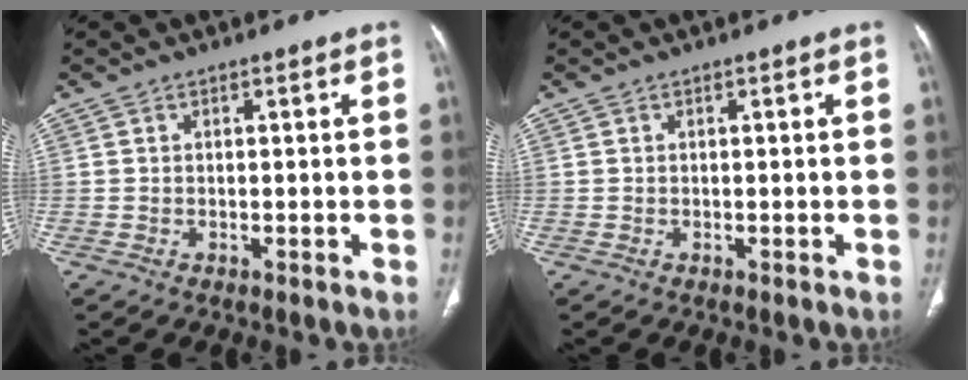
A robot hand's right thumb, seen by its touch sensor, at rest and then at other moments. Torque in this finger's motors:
{"motor_torque": [0.05, 0.05, -0.02, -0.02, 0.00]}